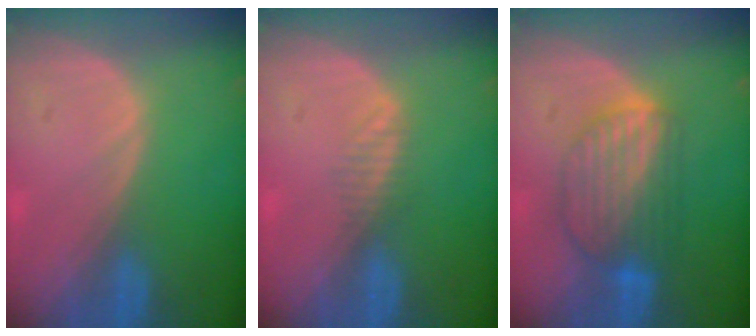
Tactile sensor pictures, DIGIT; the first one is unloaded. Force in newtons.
{"total": 1.7, "press": 1.4, "slide": 1.0}
{"total": 7.5, "press": 7.1, "slide": 2.4}